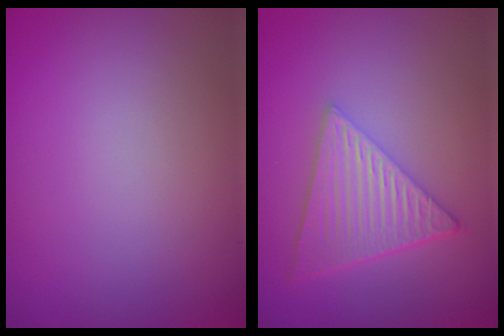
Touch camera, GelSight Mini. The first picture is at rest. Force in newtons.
{"total": 6.5, "press": 4.5, "slide": 4.7}